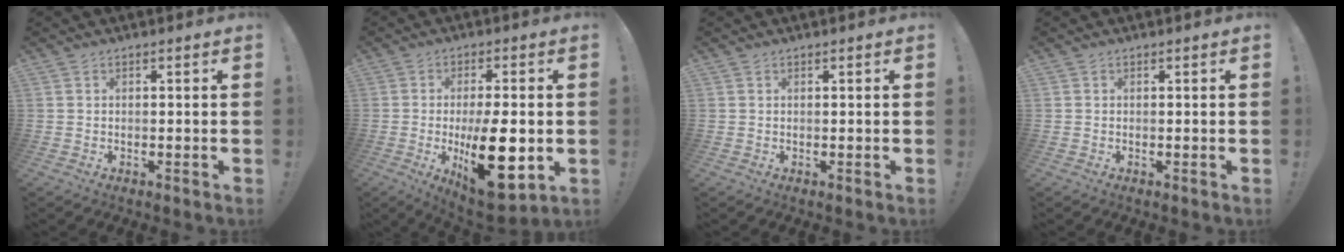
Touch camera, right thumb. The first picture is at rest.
{"total": 18.7, "force": [-3.3, 7.4, 16.8], "torque": [-0.271, -0.010, -0.043]}
{"total": 0.0}
{"total": 0.0}